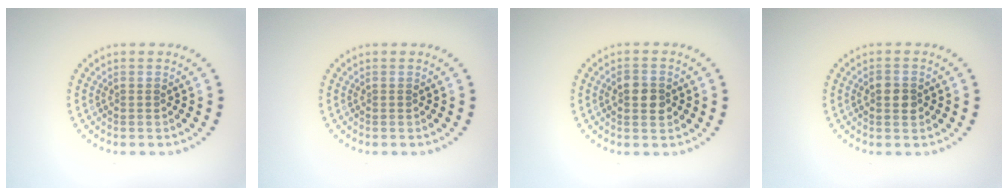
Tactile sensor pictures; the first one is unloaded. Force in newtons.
{"total": 0.0}
{"total": 2.5, "press": 2.5, "slide": 0.0}
{"total": 2.2, "press": 2.2, "slide": 0.1}